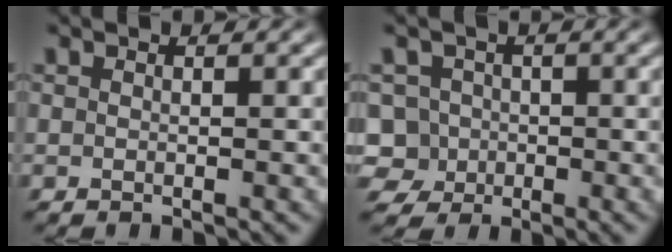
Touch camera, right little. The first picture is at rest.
{"total": 9.1, "force": [-2.4, 8.3, 2.6], "torque": [-0.081, -0.054, -0.031]}